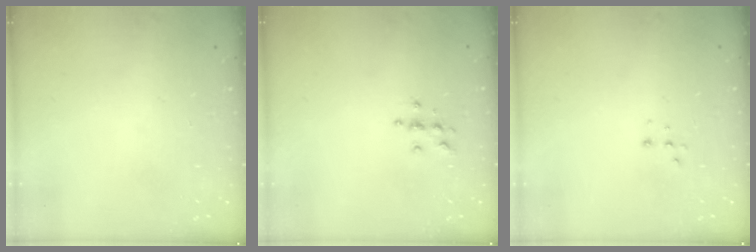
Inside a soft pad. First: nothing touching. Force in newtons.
{"total": 3.9, "press": 3.9, "slide": 0.6}
{"total": 2.2, "press": 2.2, "slide": 0.5}